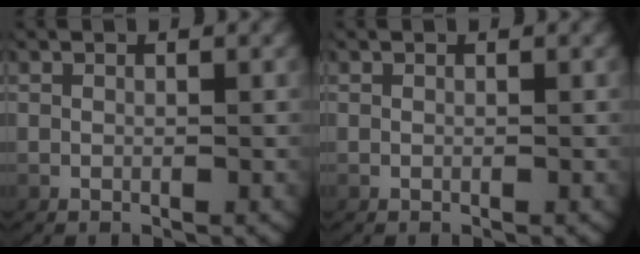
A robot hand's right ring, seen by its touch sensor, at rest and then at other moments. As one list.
[{"total": 0.0}]